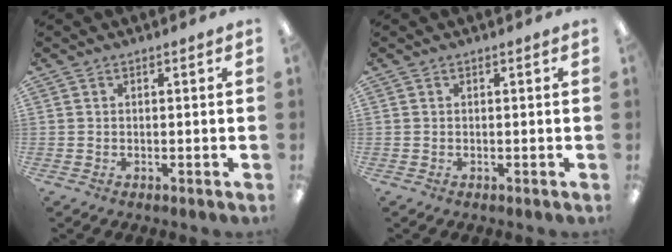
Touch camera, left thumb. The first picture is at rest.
{"total": 0.0}